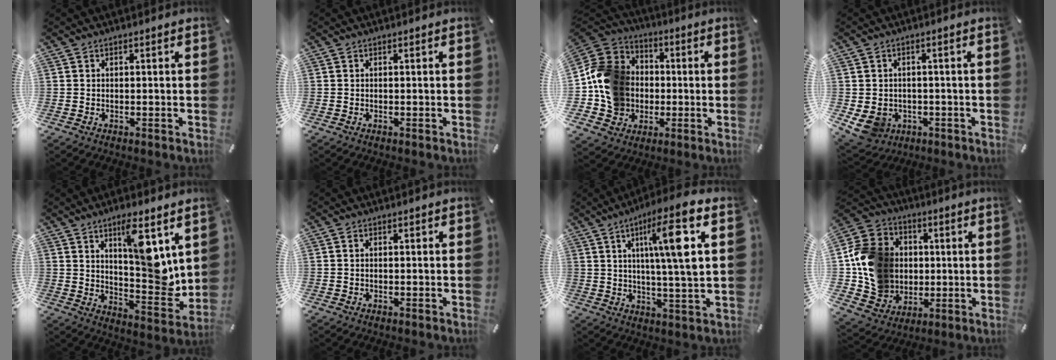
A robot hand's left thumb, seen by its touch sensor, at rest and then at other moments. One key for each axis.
{"total": 0.0}
{"total": 15.1, "fx": -2.3, "fy": 13.7, "fz": 5.9, "tx": -0.127, "ty": 0.030, "tz": -0.036}
{"total": 5.5, "fx": -1.2, "fy": 5.1, "fz": 1.5, "tx": -0.050, "ty": 0.000, "tz": -0.022}
{"total": 12.7, "fx": 6.0, "fy": 4.0, "fz": 10.4, "tx": -0.132, "ty": -0.058, "tz": 0.100}
{"total": 0.7, "fx": -0.1, "fy": 0.6, "fz": 0.3, "tx": -0.010, "ty": 0.004, "tz": -0.003}
{"total": 13.8, "fx": 4.9, "fy": 1.8, "fz": 12.8, "tx": -0.208, "ty": -0.008, "tz": 0.069}
{"total": 15.3, "fx": 0.2, "fy": 14.0, "fz": 6.3, "tx": -0.129, "ty": 0.011, "tz": 0.013}